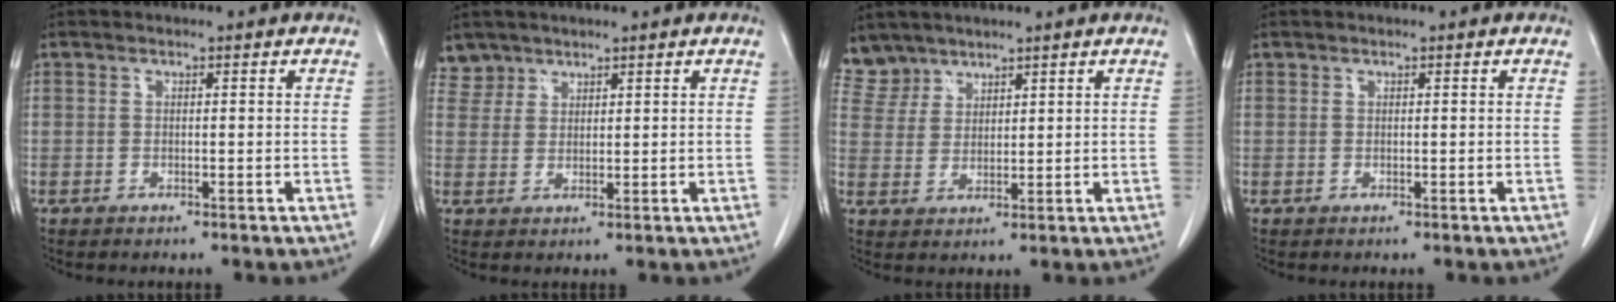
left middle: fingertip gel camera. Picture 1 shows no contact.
{"total": 3.0, "force": [2.5, 1.5, -0.6], "torque": [0.020, 0.006, 0.049]}
{"total": 4.6, "force": [4.0, 2.0, -0.6], "torque": [0.016, 0.003, 0.088]}
{"total": 0.0}